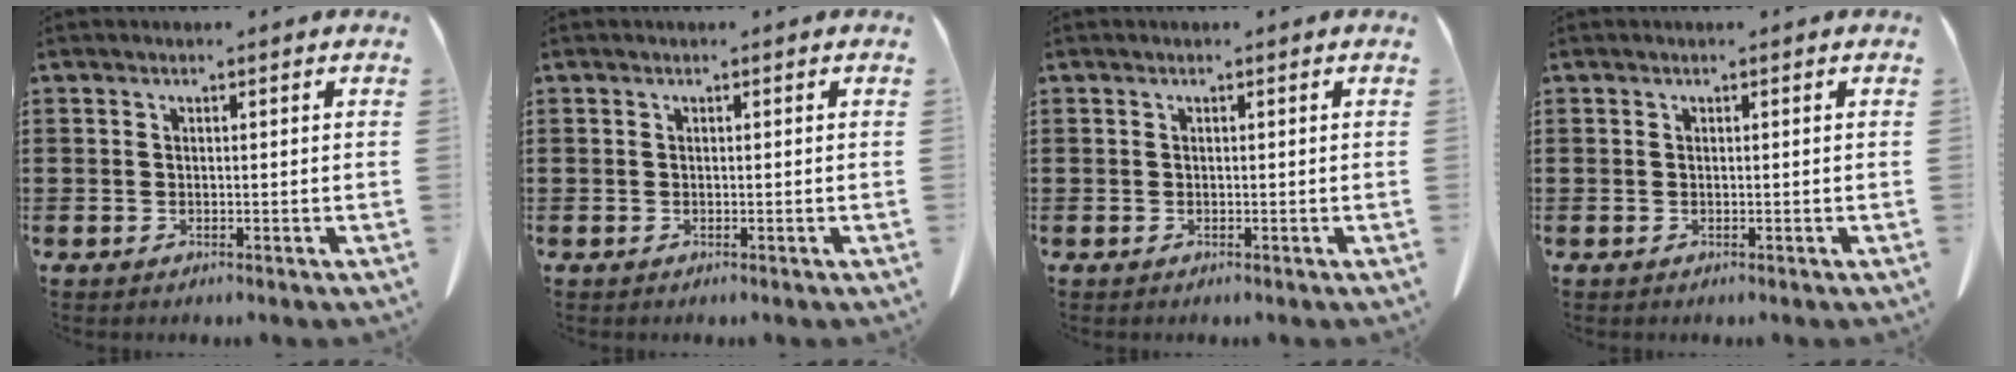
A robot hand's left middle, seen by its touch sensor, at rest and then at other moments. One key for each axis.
{"total": 0.0}
{"total": 0.0}
{"total": 0.0}